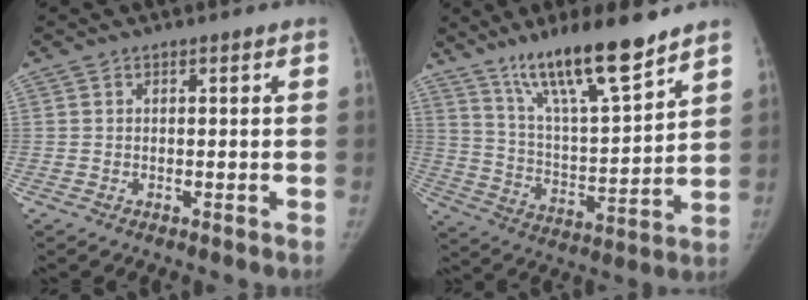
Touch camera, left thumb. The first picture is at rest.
{"total": 17.6, "force": [12.7, 3.1, 11.8], "torque": [-0.179, -0.073, 0.228]}